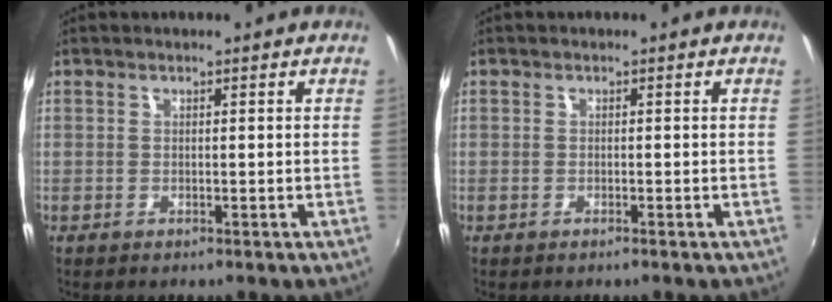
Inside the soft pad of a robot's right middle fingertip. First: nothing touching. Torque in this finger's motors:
{"motor_torque": [-0.42, 0.03, -0.01, -0.01]}